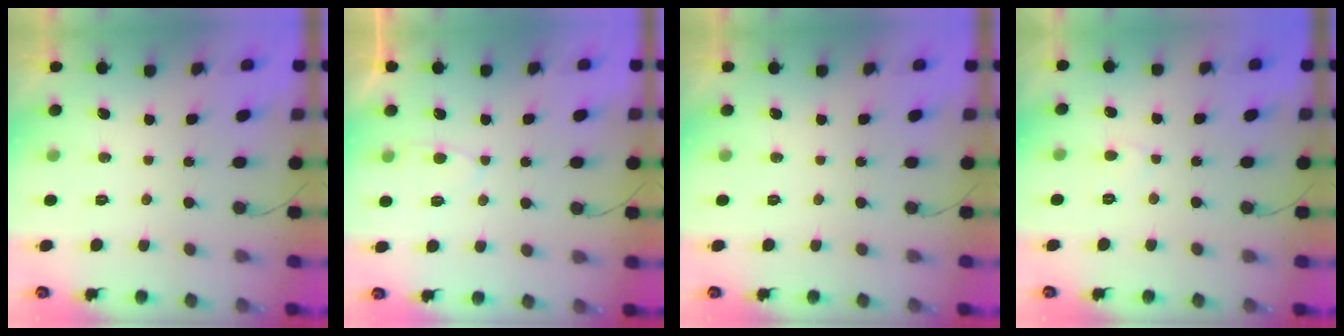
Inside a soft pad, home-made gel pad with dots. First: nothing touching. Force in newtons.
{"total": 3.9, "press": 3.8, "slide": 0.6}
{"total": 0.0}
{"total": 3.4, "press": 3.4, "slide": 0.4}